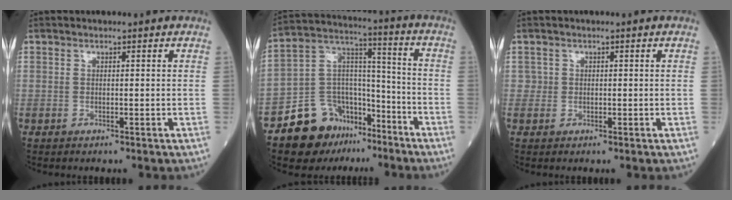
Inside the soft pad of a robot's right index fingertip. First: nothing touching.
{"total": 13.4, "force": [-9.2, 8.9, 3.7], "torque": [-0.061, 0.079, -0.154]}
{"total": 0.9, "force": [0.0, 0.9, 0.0], "torque": [0.008, 0.005, -0.003]}